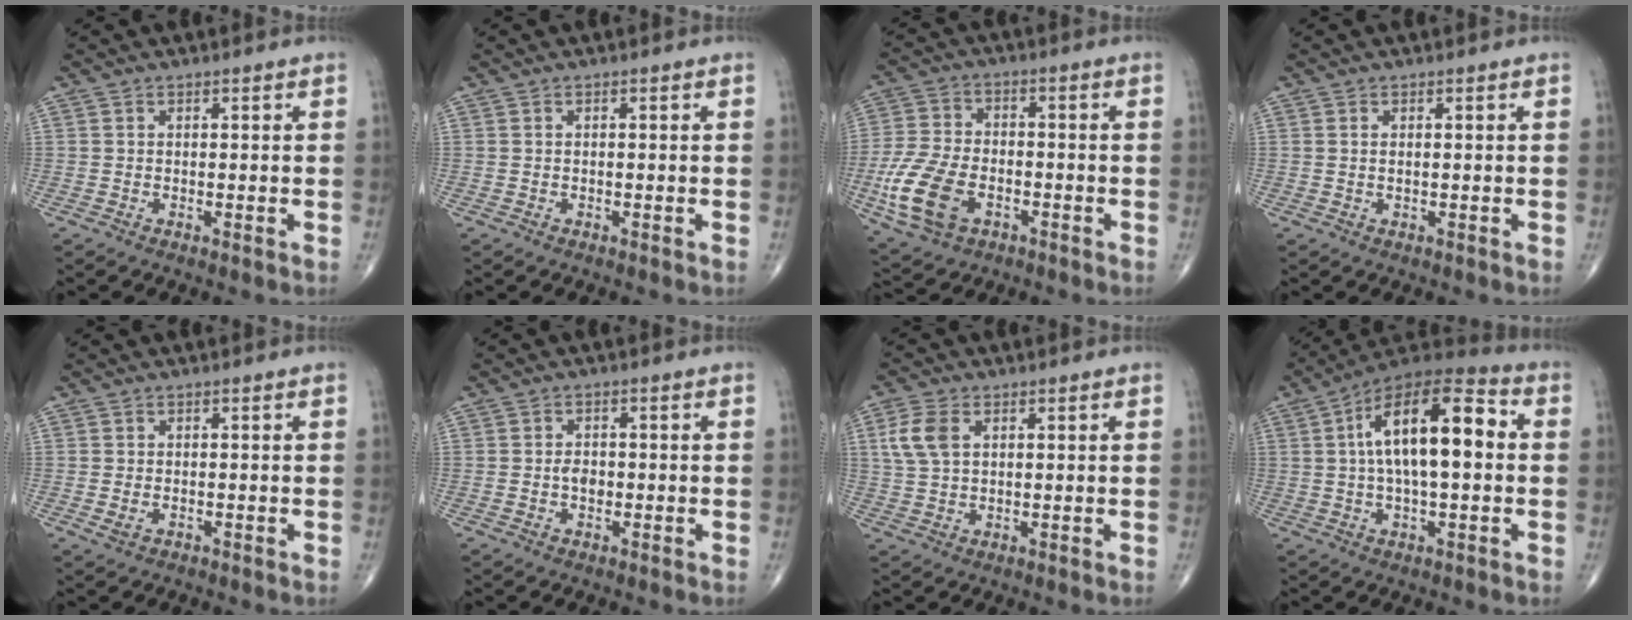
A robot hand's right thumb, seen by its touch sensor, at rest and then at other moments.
{"total": 0.0}
{"total": 13.2, "force": [-4.6, 8.2, 9.3], "torque": [-0.193, 0.008, -0.087]}
{"total": 0.5, "force": [0.2, 0.2, 0.5], "torque": [-0.012, 0.000, 0.005]}
{"total": 1.5, "force": [-0.4, 1.0, 1.0], "torque": [-0.022, -0.004, -0.007]}
{"total": 2.4, "force": [-0.5, 1.7, 1.7], "torque": [-0.019, 0.004, -0.010]}
{"total": 6.3, "force": [1.9, 3.9, 4.4], "torque": [-0.096, 0.004, 0.040]}
{"total": 18.0, "force": [2.2, 7.4, 16.2], "torque": [-0.259, 0.035, 0.028]}